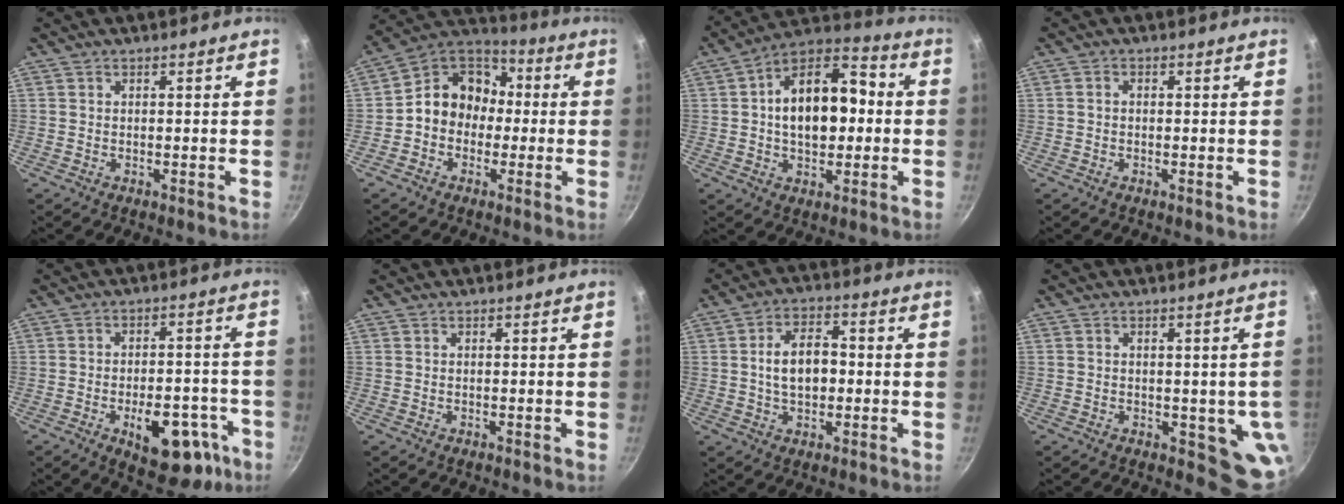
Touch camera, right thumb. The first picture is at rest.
{"total": 12.4, "force": [-0.7, 10.5, 6.6], "torque": [-0.062, 0.044, -0.036]}
{"total": 17.8, "force": [0.8, 11.1, 13.9], "torque": [-0.182, 0.036, -0.001]}
{"total": 1.2, "force": [-0.1, 0.9, 0.7], "torque": [-0.013, 0.007, -0.002]}
{"total": 15.2, "force": [-6.4, 8.3, 11.1], "torque": [-0.104, 0.033, -0.072]}
{"total": 0.0}
{"total": 8.9, "force": [0.0, 5.4, 7.1], "torque": [-0.099, 0.019, -0.005]}
{"total": 7.3, "force": [-0.8, 4.0, 6.0], "torque": [-0.051, -0.013, -0.008]}